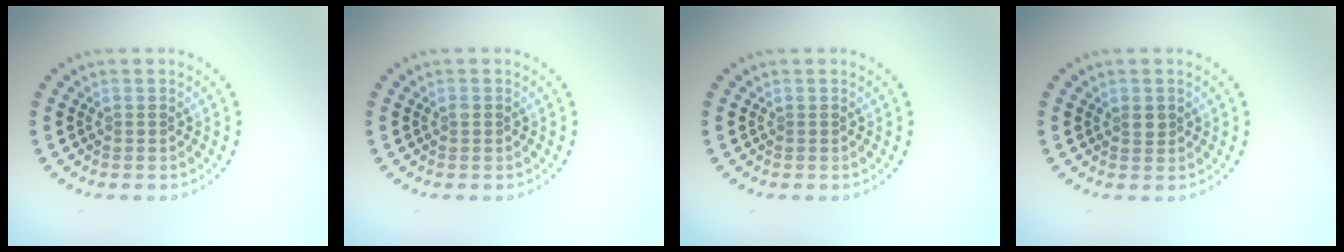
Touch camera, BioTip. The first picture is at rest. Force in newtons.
{"total": 0.5, "press": 0.5, "slide": 0.2}
{"total": 0.0}
{"total": 1.1, "press": 1.0, "slide": 0.4}